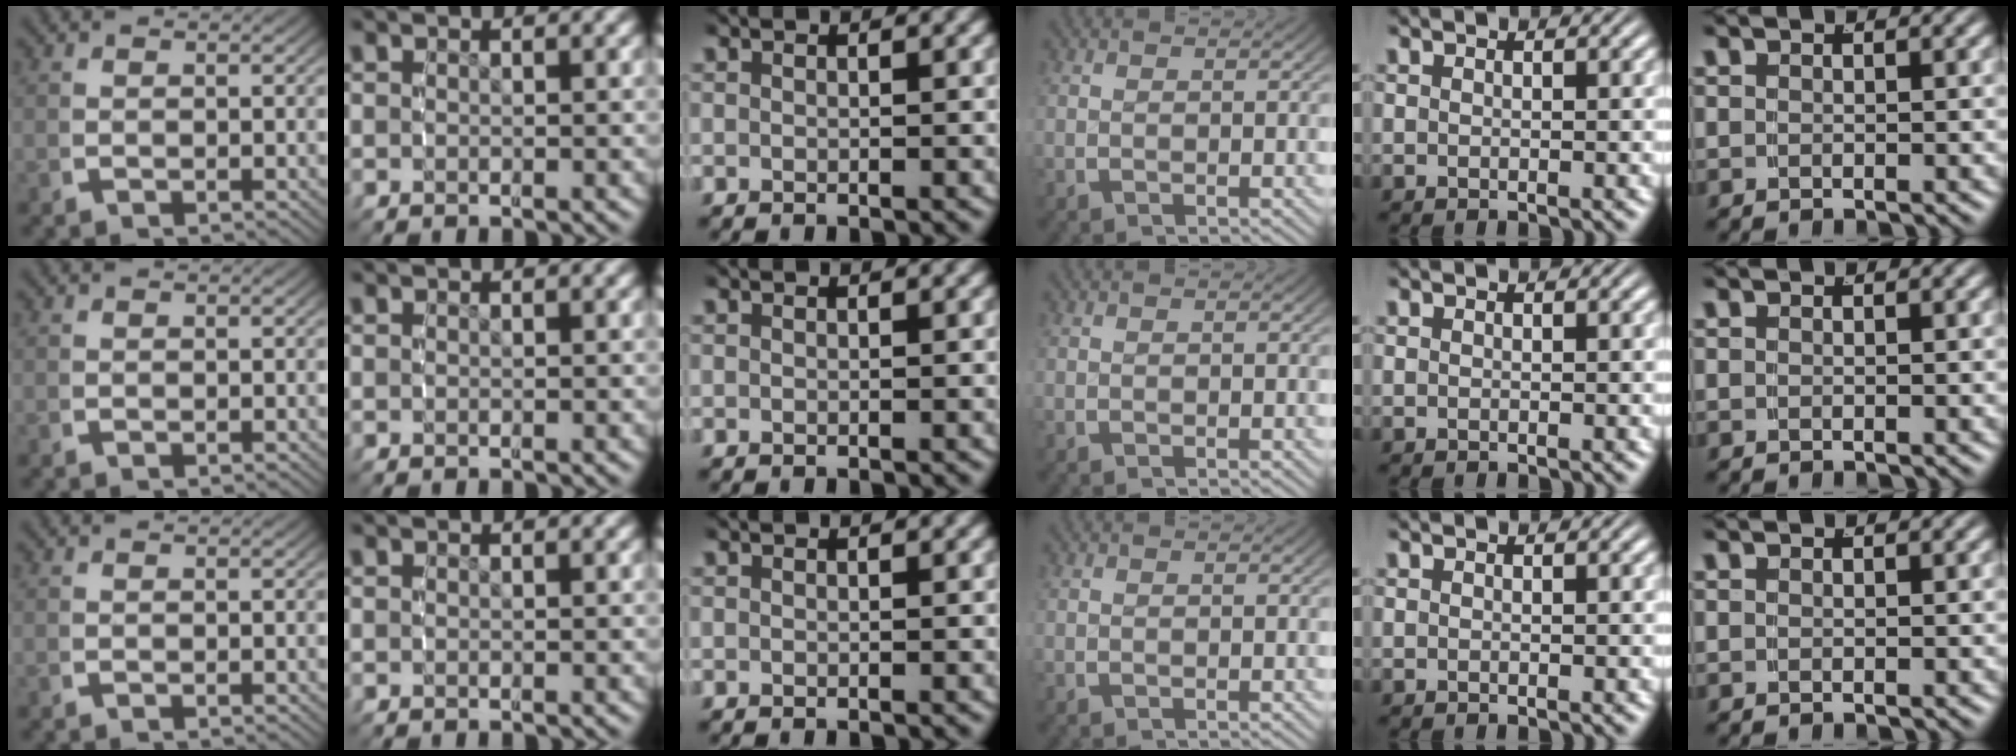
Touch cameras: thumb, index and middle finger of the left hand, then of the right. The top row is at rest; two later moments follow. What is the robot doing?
{"motion": "reach", "object": "coat"}